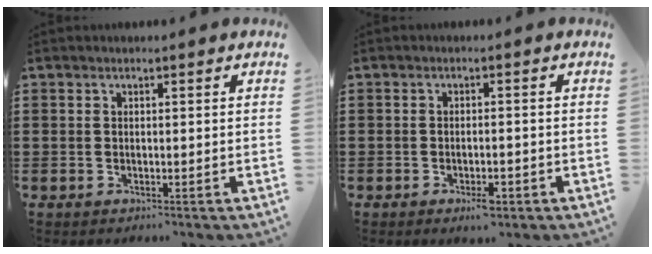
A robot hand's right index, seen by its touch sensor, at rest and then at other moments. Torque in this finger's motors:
{"motor_torque": [0.09, 0.13, 0.10, 0.04]}